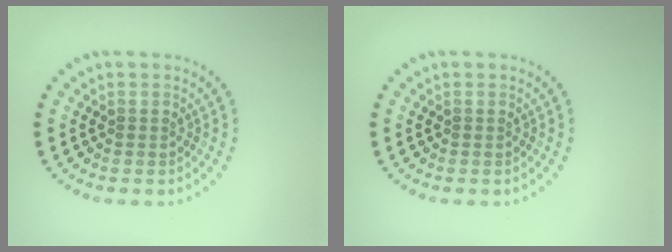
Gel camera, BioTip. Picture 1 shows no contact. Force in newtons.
{"total": 0.0}